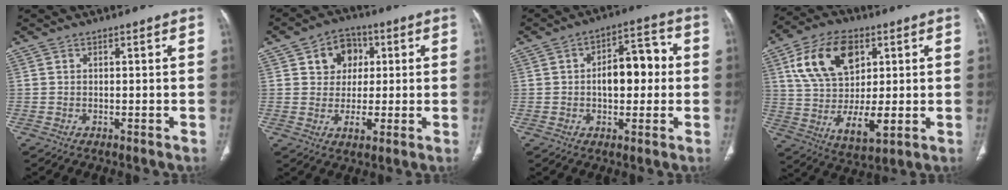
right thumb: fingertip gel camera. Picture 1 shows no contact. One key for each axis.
{"total": 9.0, "fx": 2.6, "fy": 7.4, "fz": 4.5, "tx": -0.024, "ty": -0.003, "tz": 0.038}
{"total": 10.6, "fx": 0.3, "fy": 5.9, "fz": 8.8, "tx": -0.104, "ty": 0.027, "tz": 0.002}
{"total": 18.4, "fx": 4.7, "fy": 11.0, "fz": 14.0, "tx": -0.230, "ty": -0.014, "tz": 0.090}